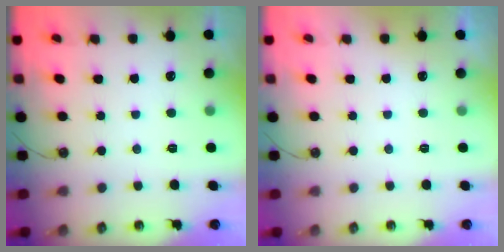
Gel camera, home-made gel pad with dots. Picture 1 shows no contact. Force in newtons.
{"total": 0.0}